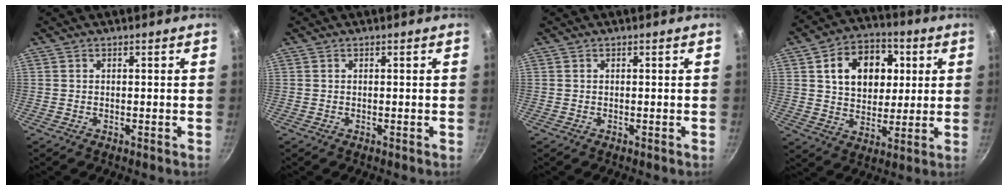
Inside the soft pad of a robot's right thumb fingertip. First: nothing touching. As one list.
[{"total": 0.0}, {"total": 0.0}, {"total": 15.5, "force": [3.9, 11.4, 9.7], "torque": [-0.109, 0.002, 0.058]}]